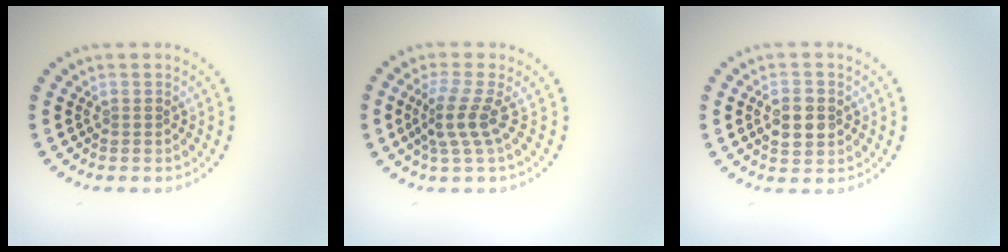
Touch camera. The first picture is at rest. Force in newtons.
{"total": 2.9, "press": 2.0, "slide": 2.1}
{"total": 2.8, "press": 2.8, "slide": 0.1}